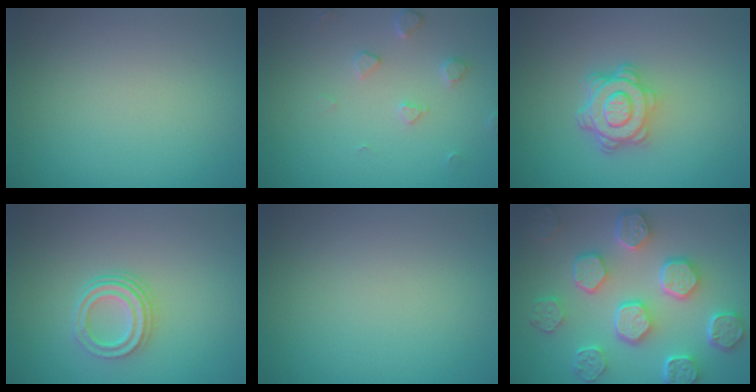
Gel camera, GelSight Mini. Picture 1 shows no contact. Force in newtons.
{"total": 1.9, "press": 1.8, "slide": 0.3}
{"total": 4.6, "press": 3.6, "slide": 2.9}
{"total": 2.9, "press": 2.1, "slide": 2.0}
{"total": 0.0}
{"total": 8.1, "press": 6.3, "slide": 5.1}